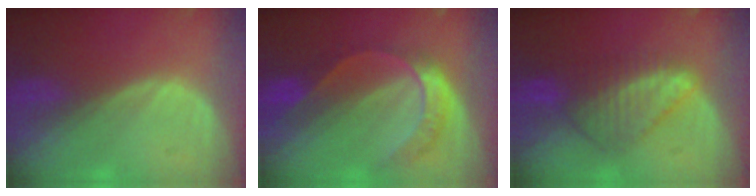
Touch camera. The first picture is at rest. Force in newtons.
{"total": 7.6, "press": 6.3, "slide": 4.3}
{"total": 7.2, "press": 6.9, "slide": 1.9}